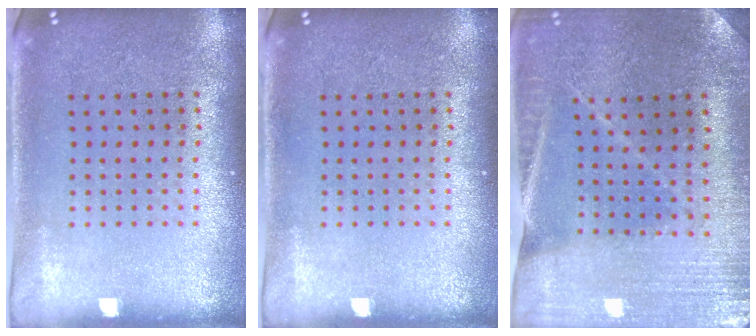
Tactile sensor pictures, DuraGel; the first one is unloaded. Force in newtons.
{"total": 0.0}
{"total": 1.2, "press": 1.2, "slide": 0.1}